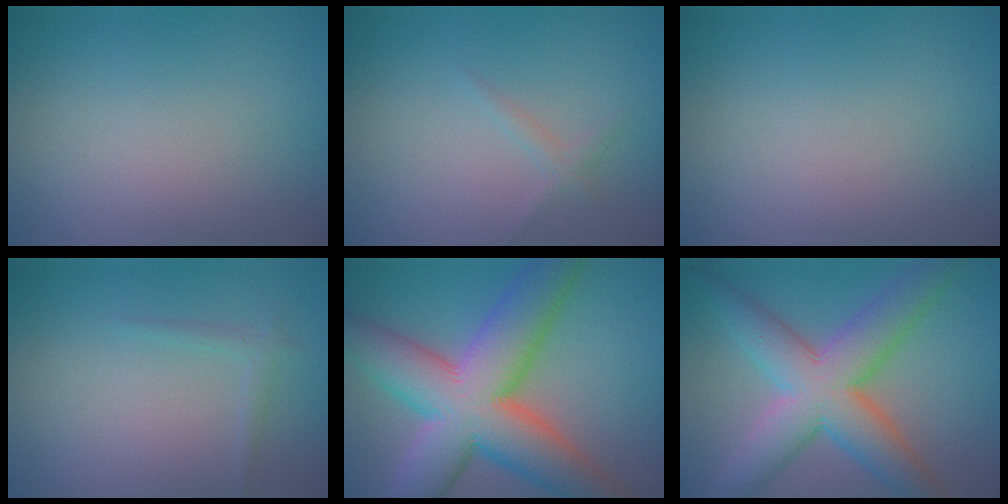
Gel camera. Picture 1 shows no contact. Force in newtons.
{"total": 1.0, "press": 1.0, "slide": 0.0}
{"total": 0.0}
{"total": 0.9, "press": 0.9, "slide": 0.1}
{"total": 13.6, "press": 13.6, "slide": 0.5}
{"total": 9.1, "press": 9.1, "slide": 0.2}